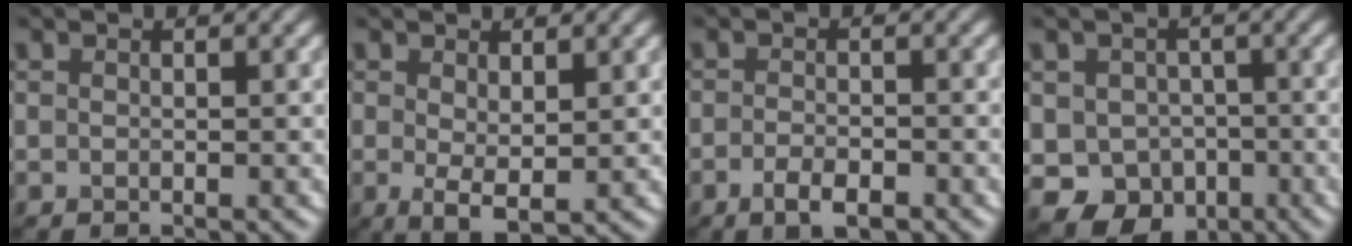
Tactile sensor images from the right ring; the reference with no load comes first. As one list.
[{"total": 2.5, "force": [0.5, 1.0, 2.2], "torque": [-0.043, -0.007, 0.012]}, {"total": 2.5, "force": [-1.2, 1.0, 1.9], "torque": [-0.038, -0.003, -0.023]}, {"total": 7.2, "force": [-2.1, 6.2, 3.0], "torque": [-0.028, -0.012, -0.049]}]